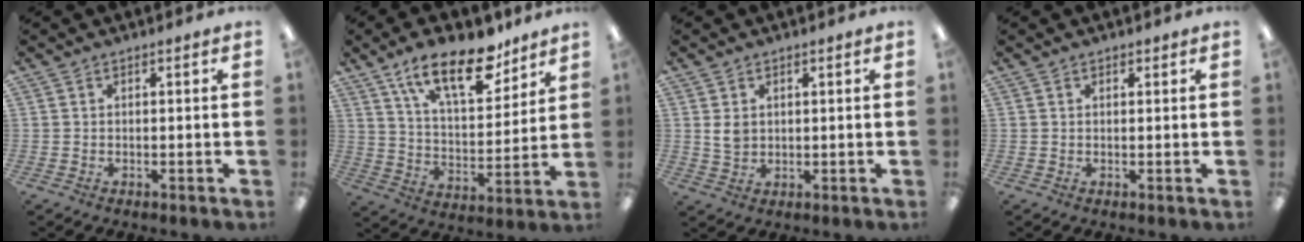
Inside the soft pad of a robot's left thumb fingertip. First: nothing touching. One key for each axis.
{"total": 18.5, "fx": 12.4, "fy": 7.6, "fz": 11.4, "tx": -0.181, "ty": -0.062, "tz": 0.209}
{"total": 3.4, "fx": 1.1, "fy": 2.5, "fz": 1.9, "tx": -0.032, "ty": 0.001, "tz": 0.019}
{"total": 0.7, "fx": 0.5, "fy": 0.5, "fz": 0.1, "tx": 0.005, "ty": -0.001, "tz": 0.008}